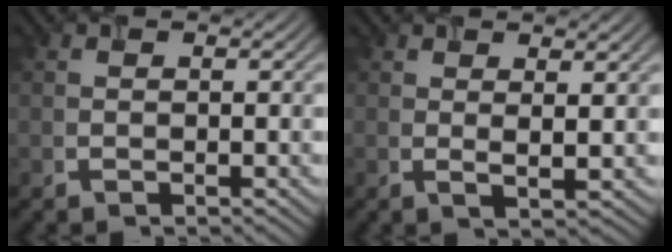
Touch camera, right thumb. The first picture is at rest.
{"total": 2.1, "force": [1.3, 0.2, 1.6], "torque": [-0.032, -0.004, 0.024]}